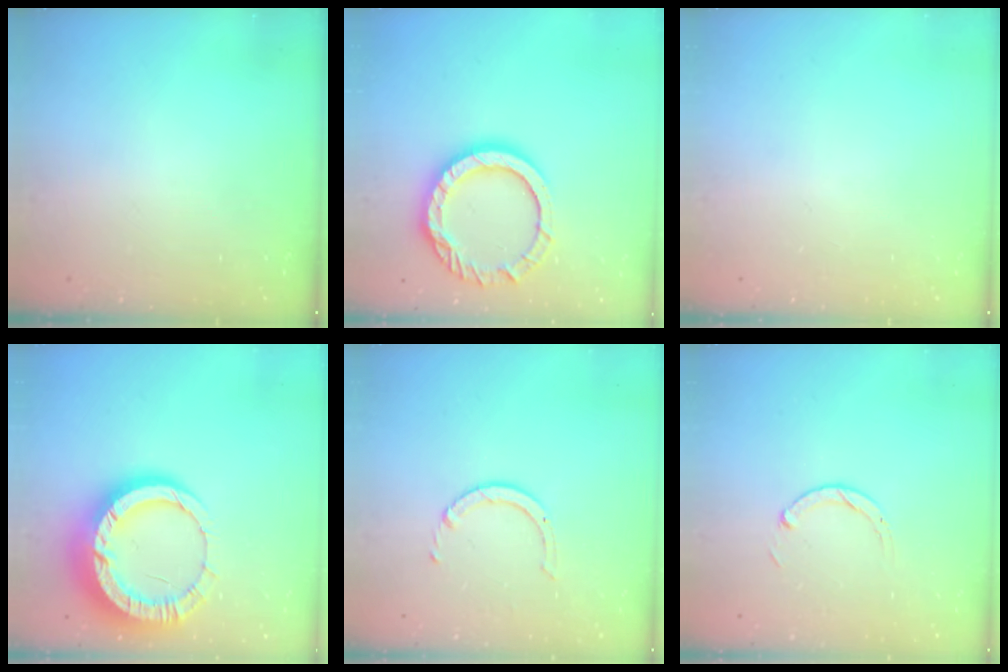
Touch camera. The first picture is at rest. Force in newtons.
{"total": 13.9, "press": 13.9, "slide": 1.0}
{"total": 0.0}
{"total": 17.1, "press": 17.0, "slide": 1.9}
{"total": 2.5, "press": 2.5, "slide": 0.2}
{"total": 2.9, "press": 2.9, "slide": 0.4}